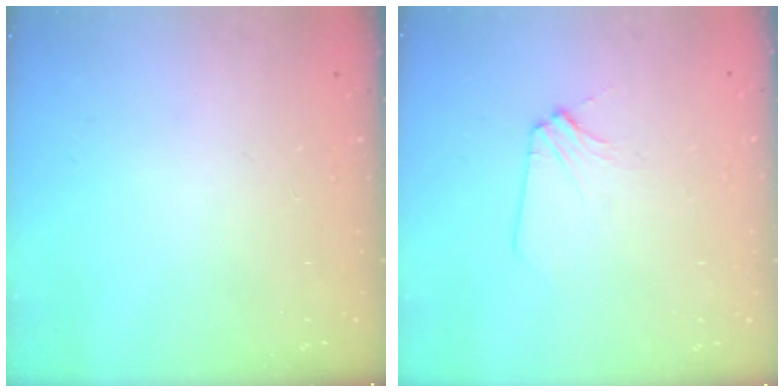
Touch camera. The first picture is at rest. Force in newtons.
{"total": 2.8, "press": 2.8, "slide": 0.6}